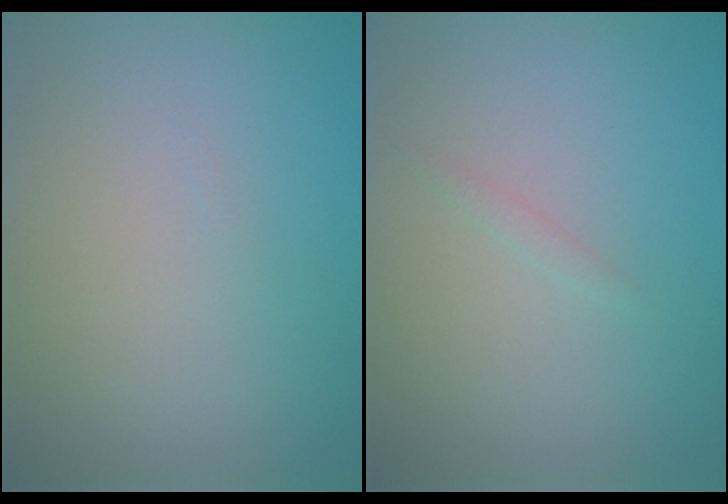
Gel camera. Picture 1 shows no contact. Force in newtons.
{"total": 0.5, "press": 0.5, "slide": 0.0}